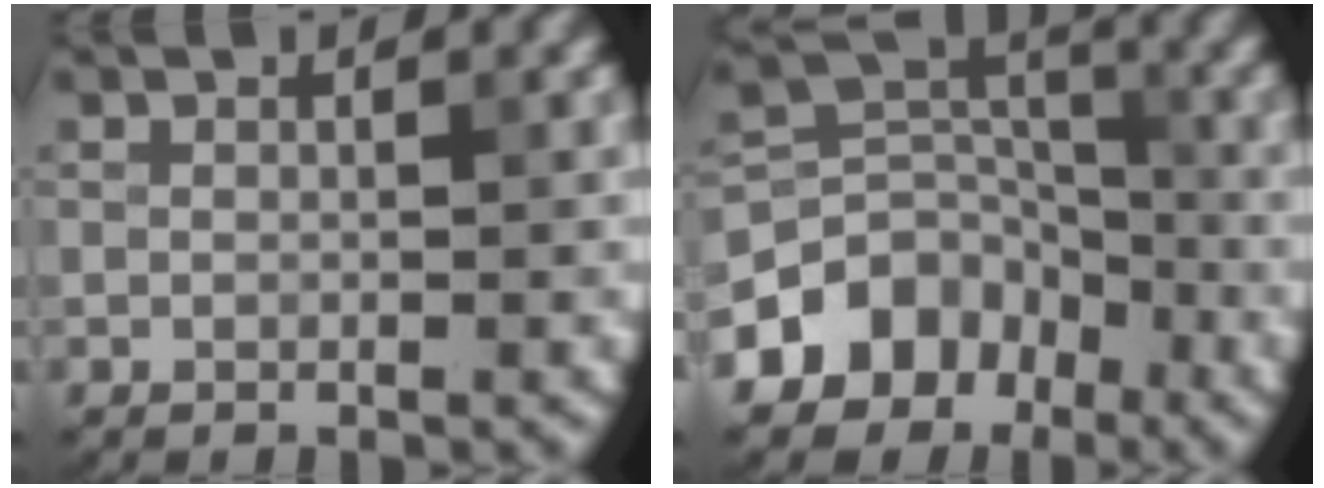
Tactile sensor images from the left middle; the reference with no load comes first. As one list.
[{"total": 7.2, "force": [-4.1, 5.3, 2.5], "torque": [-0.032, 0.012, -0.087]}]